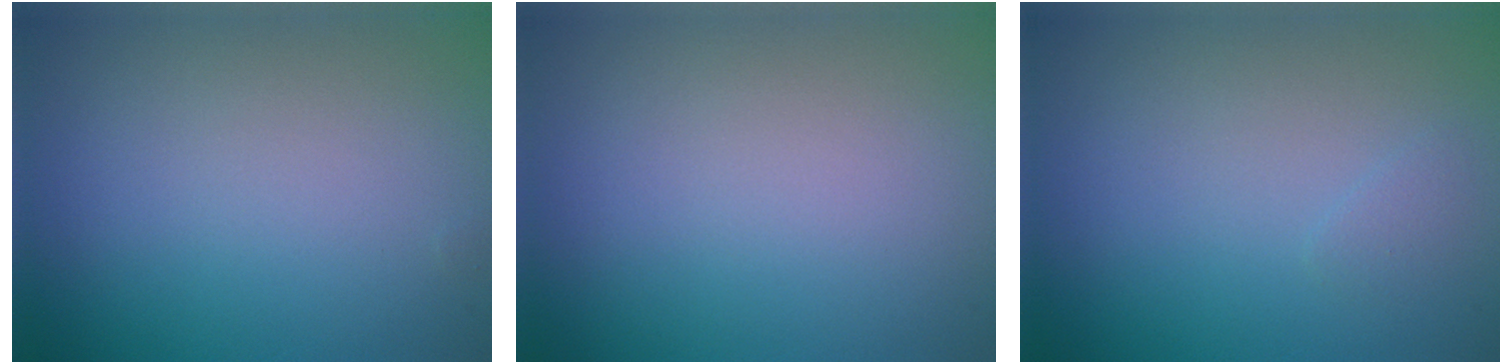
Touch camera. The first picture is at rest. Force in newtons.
{"total": 0.0}
{"total": 0.6, "press": 0.6, "slide": 0.1}